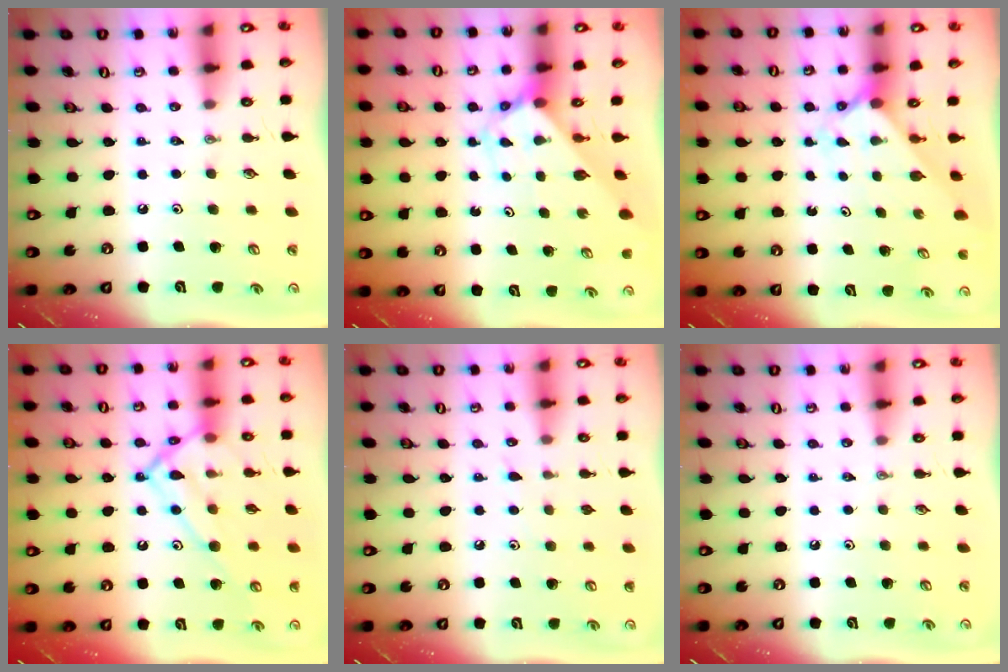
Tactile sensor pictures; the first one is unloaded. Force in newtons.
{"total": 2.7, "press": 2.7, "slide": 0.2}
{"total": 1.9, "press": 1.9, "slide": 0.2}
{"total": 15.9, "press": 15.9, "slide": 1.3}
{"total": 3.6, "press": 3.6, "slide": 0.4}
{"total": 0.0}